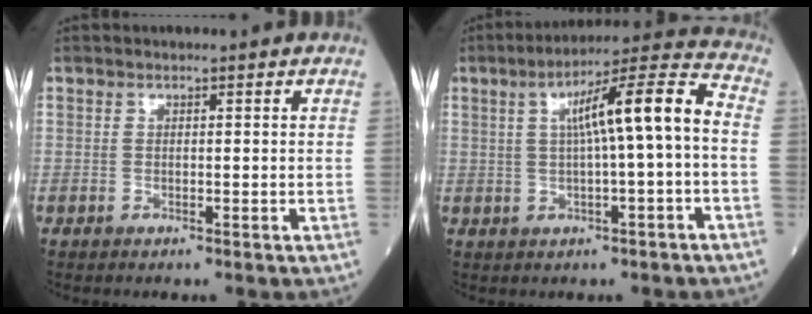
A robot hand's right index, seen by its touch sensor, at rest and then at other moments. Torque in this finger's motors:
{"motor_torque": [1.24, -0.26, 0.67, 0.20]}